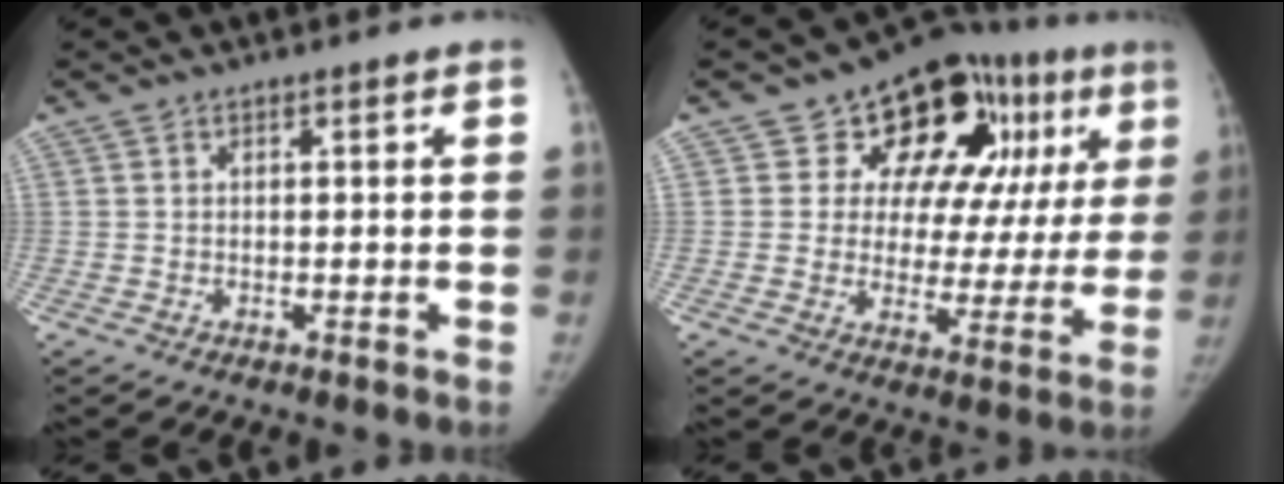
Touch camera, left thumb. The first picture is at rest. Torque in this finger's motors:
{"motor_torque": [0.06, 1.03, 0.61, -0.38, 0.02]}